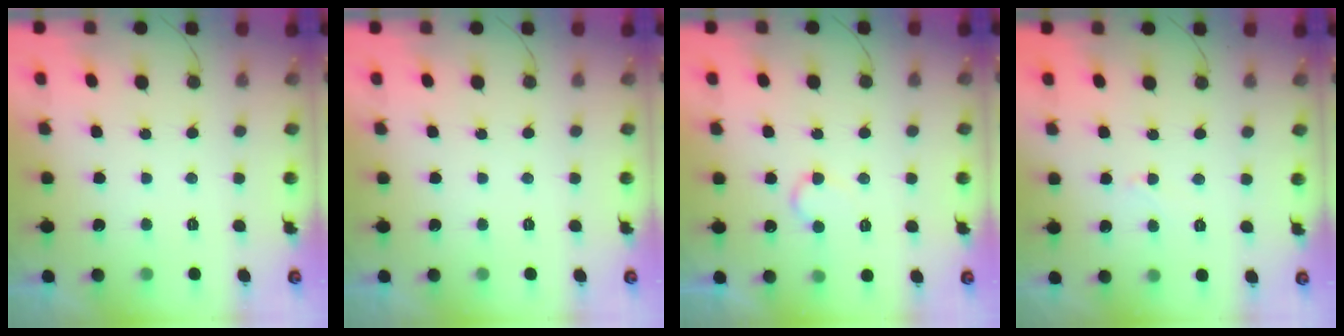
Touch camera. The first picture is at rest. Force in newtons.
{"total": 0.0}
{"total": 5.8, "press": 5.7, "slide": 0.5}
{"total": 2.6, "press": 2.5, "slide": 0.2}